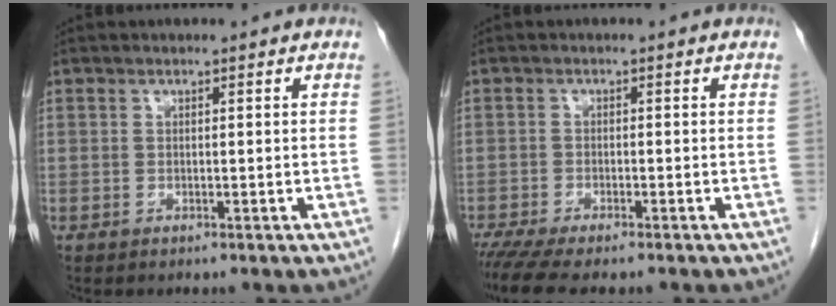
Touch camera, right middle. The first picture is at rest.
{"total": 7.1, "force": [-5.8, 1.0, 4.0], "torque": [-0.058, -0.014, -0.093]}